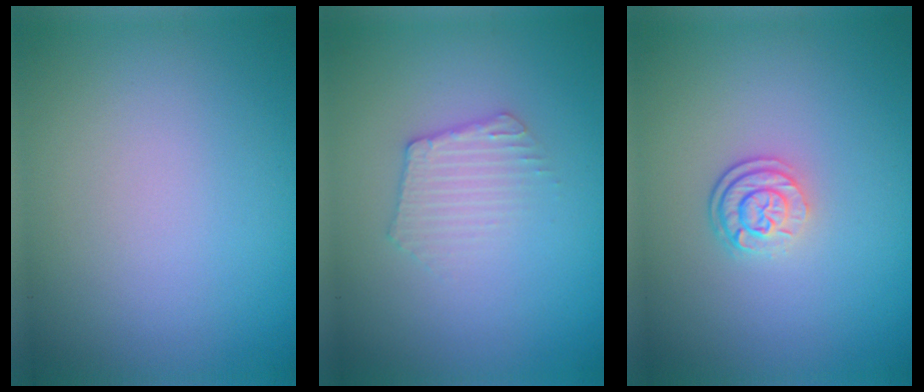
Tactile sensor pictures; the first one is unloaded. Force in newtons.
{"total": 2.4, "press": 2.4, "slide": 0.3}
{"total": 2.7, "press": 2.0, "slide": 1.8}